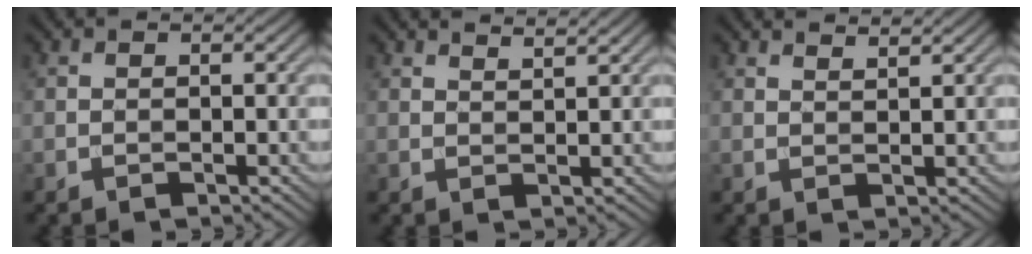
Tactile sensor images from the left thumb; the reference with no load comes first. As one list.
[{"total": 2.5, "force": [2.2, 0.3, 1.2], "torque": [-0.020, -0.001, 0.036]}, {"total": 2.3, "force": [2.0, 0.2, 1.0], "torque": [-0.019, -0.004, 0.038]}]